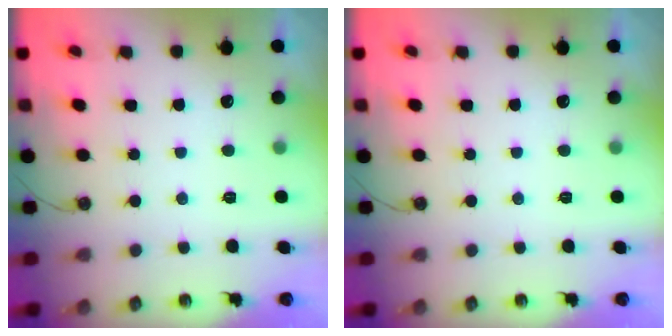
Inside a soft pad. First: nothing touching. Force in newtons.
{"total": 0.0}